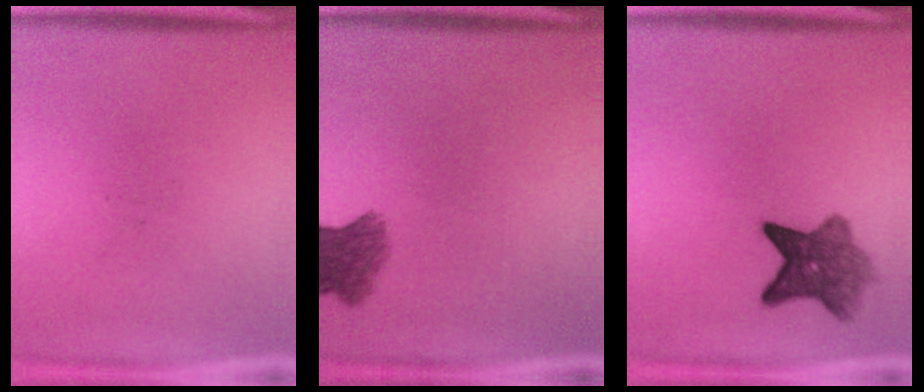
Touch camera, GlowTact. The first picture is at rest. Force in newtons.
{"total": 5.3}
{"total": 6.8}